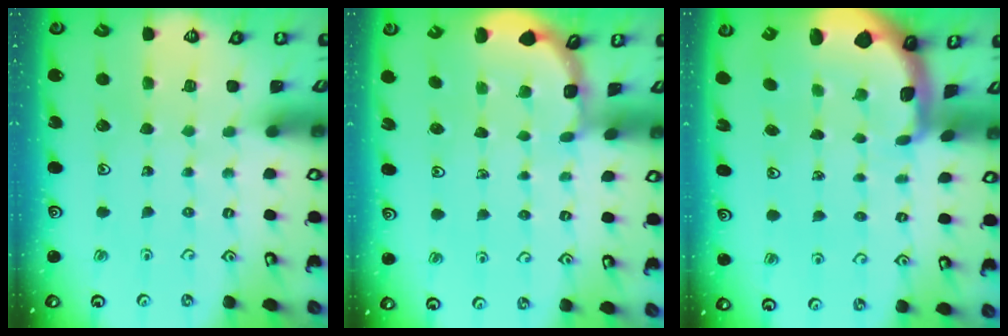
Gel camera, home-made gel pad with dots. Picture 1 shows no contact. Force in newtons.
{"total": 1.9, "press": 1.9, "slide": 0.1}
{"total": 1.8, "press": 1.7, "slide": 0.4}